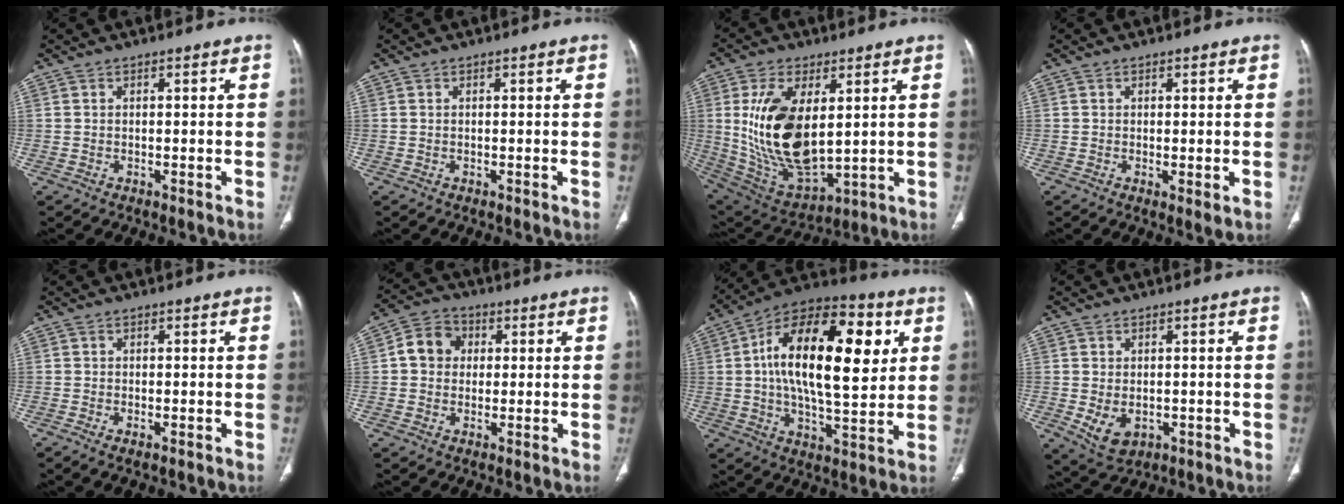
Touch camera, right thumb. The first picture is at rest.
{"total": 0.0}
{"total": 19.7, "force": [3.2, 10.2, 16.5], "torque": [-0.311, -0.022, 0.080]}
{"total": 1.8, "force": [-0.2, 0.5, 1.7], "torque": [-0.030, -0.010, -0.001]}
{"total": 1.5, "force": [-0.8, 0.6, 1.2], "torque": [-0.026, -0.002, -0.013]}
{"total": 7.0, "force": [1.0, 6.1, 3.3], "torque": [-0.039, 0.012, 0.006]}
{"total": 24.8, "force": [5.1, 11.4, 21.4], "torque": [-0.325, 0.003, 0.066]}
{"total": 5.6, "force": [-1.2, 3.9, 3.9], "torque": [-0.061, -0.004, -0.002]}